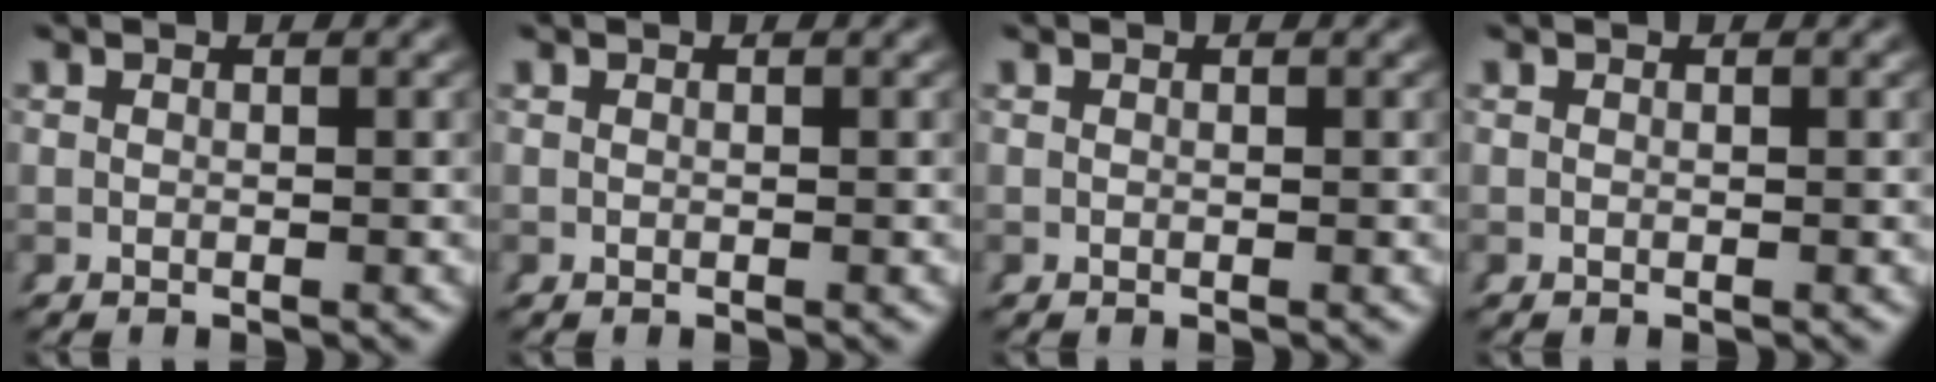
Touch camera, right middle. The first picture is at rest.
{"total": 0.0}
{"total": 0.0}
{"total": 0.0}